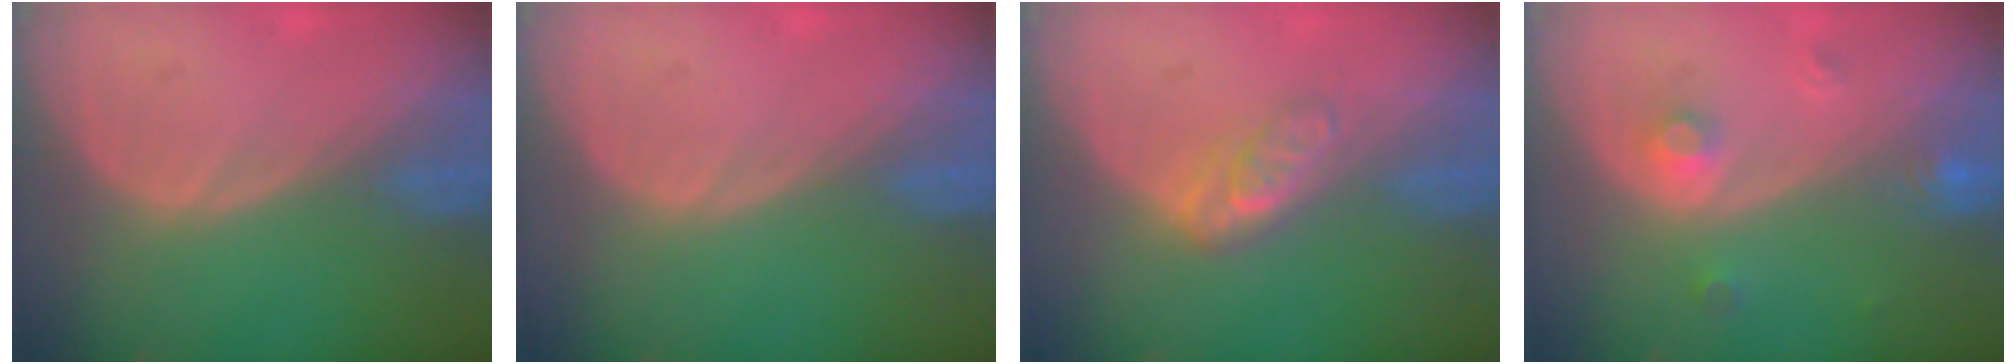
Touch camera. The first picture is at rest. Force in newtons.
{"total": 0.0}
{"total": 4.8, "press": 4.2, "slide": 2.3}
{"total": 3.1, "press": 2.9, "slide": 1.2}